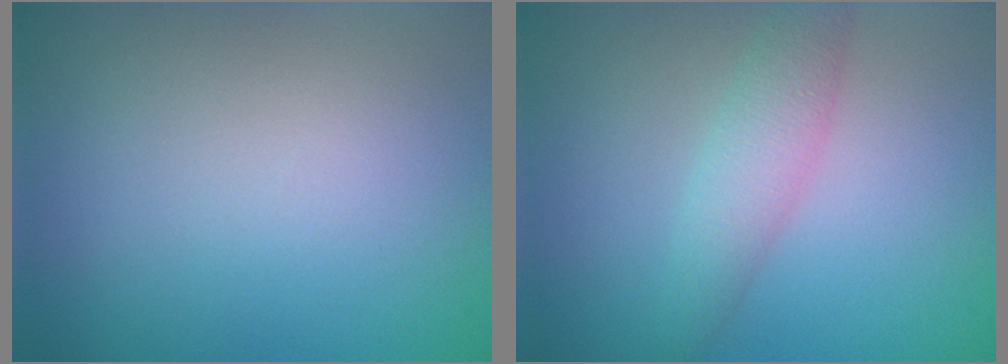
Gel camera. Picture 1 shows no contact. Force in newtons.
{"total": 2.9, "press": 2.9, "slide": 0.0}